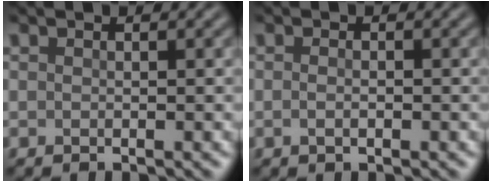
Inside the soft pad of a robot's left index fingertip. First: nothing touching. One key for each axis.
{"total": 0.9, "fx": -0.2, "fy": 0.4, "fz": 0.7, "tx": -0.017, "ty": 0.000, "tz": -0.007}